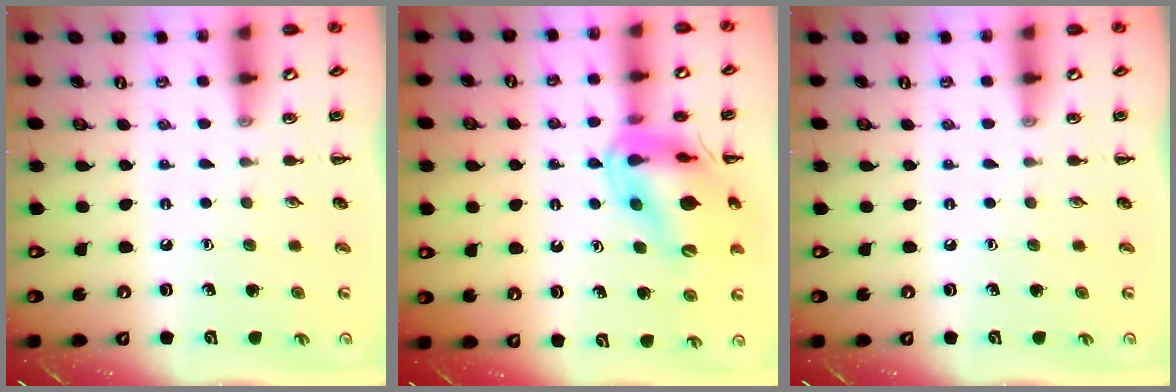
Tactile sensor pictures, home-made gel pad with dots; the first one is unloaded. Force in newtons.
{"total": 17.5, "press": 17.3, "slide": 2.6}
{"total": 0.0}